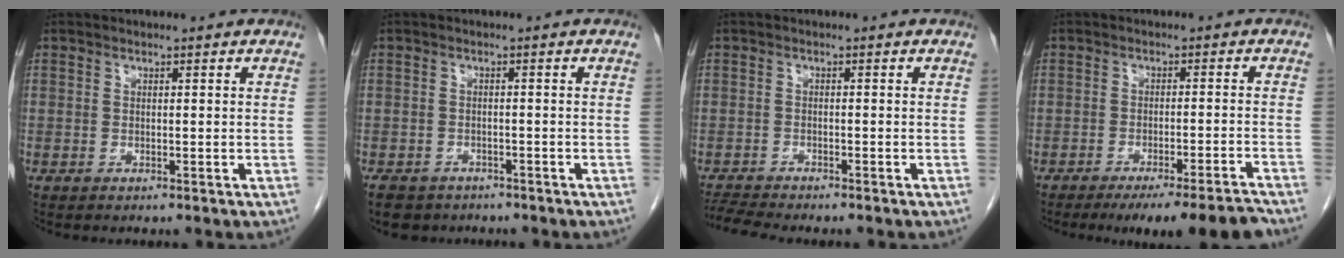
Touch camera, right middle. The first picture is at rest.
{"total": 6.1, "force": [-4.8, 3.5, 1.6], "torque": [-0.029, -0.001, -0.066]}
{"total": 4.4, "force": [-4.2, -0.4, 1.2], "torque": [-0.025, -0.016, -0.071]}
{"total": 11.1, "force": [-9.9, -0.8, 5.0], "torque": [-0.053, -0.008, -0.139]}